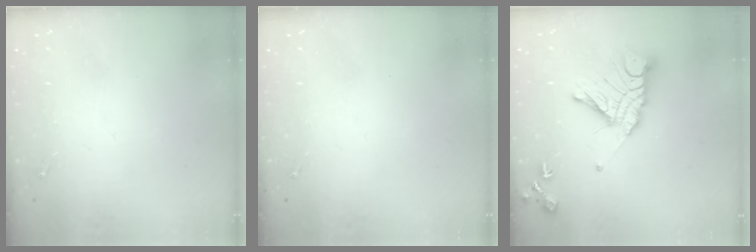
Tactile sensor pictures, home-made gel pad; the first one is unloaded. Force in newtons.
{"total": 0.0}
{"total": 15.8, "press": 15.7, "slide": 1.4}